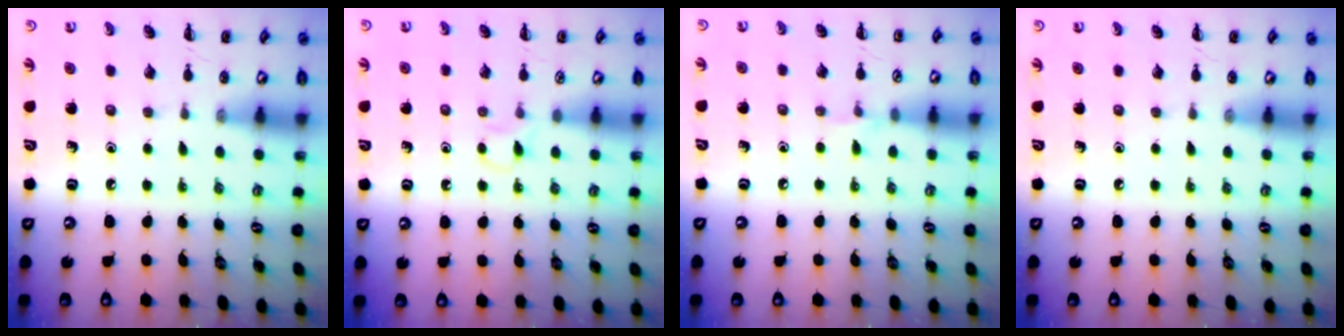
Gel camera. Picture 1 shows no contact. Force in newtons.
{"total": 2.8, "press": 2.6, "slide": 1.2}
{"total": 4.3, "press": 4.0, "slide": 1.6}
{"total": 0.0}